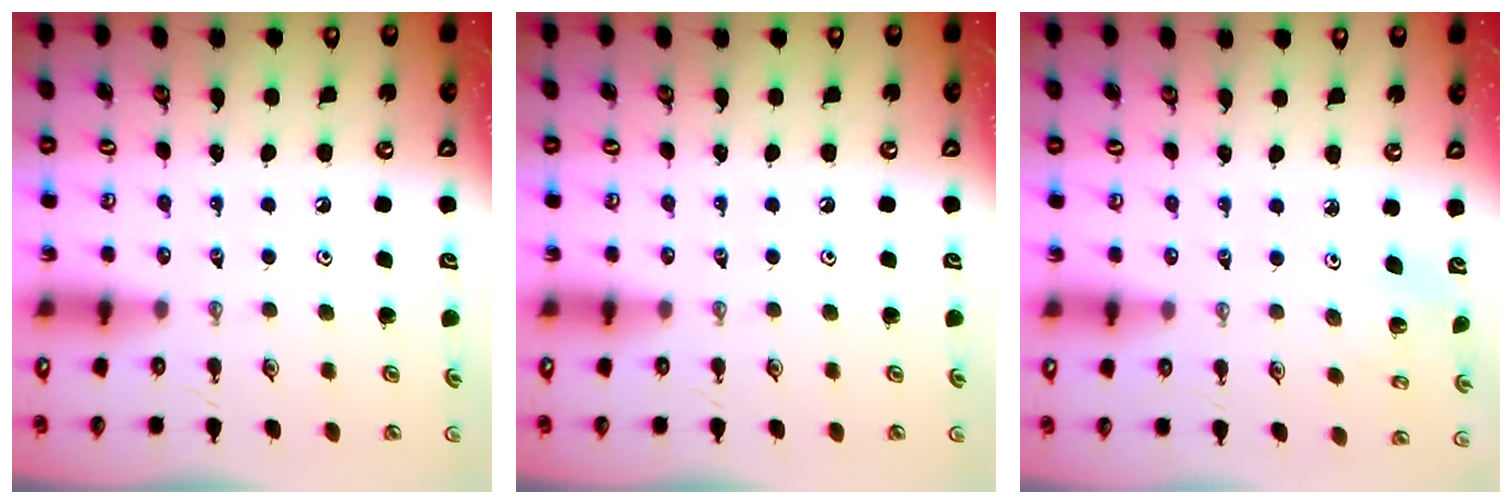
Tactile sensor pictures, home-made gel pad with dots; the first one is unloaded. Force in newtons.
{"total": 0.0}
{"total": 2.7, "press": 2.7, "slide": 0.2}